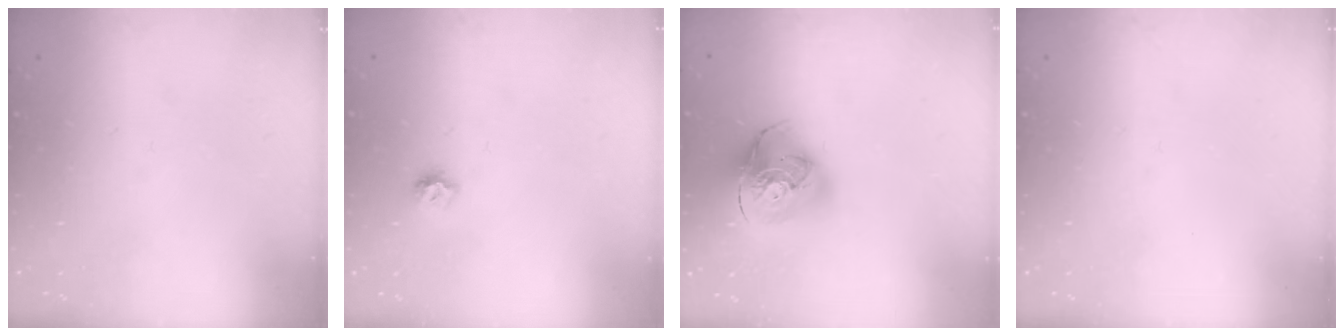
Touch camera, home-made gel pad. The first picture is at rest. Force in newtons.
{"total": 5.8, "press": 5.8, "slide": 0.7}
{"total": 17.1, "press": 17.0, "slide": 2.1}
{"total": 0.0}